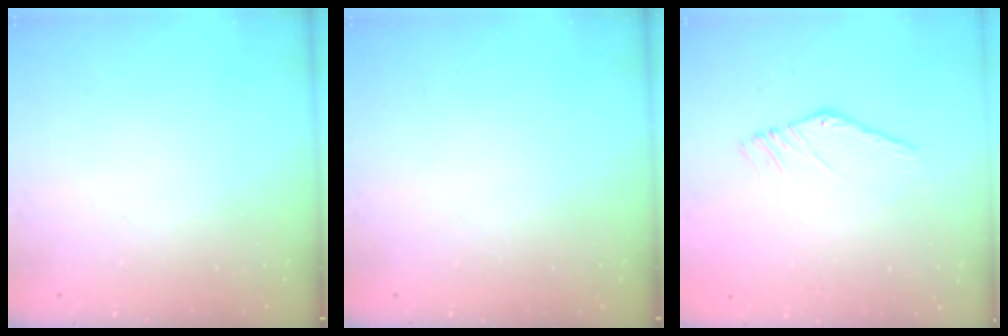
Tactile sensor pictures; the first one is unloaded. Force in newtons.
{"total": 0.0}
{"total": 2.0, "press": 2.0, "slide": 0.2}